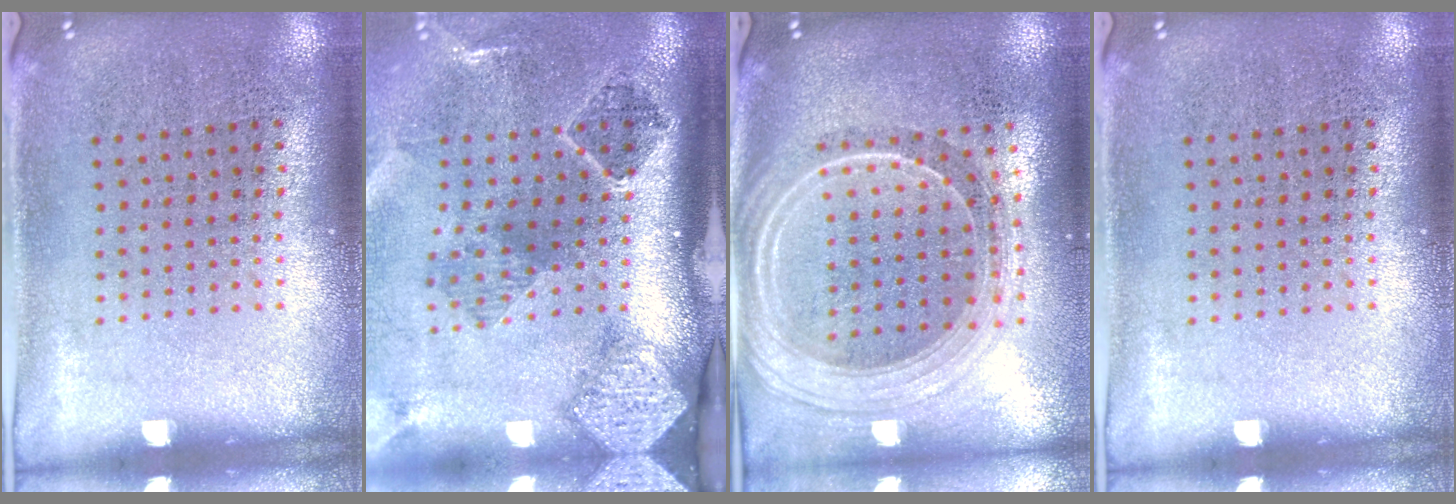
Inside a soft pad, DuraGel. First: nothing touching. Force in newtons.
{"total": 2.9, "press": 1.9, "slide": 2.1}
{"total": 2.3, "press": 1.9, "slide": 1.3}
{"total": 0.0}